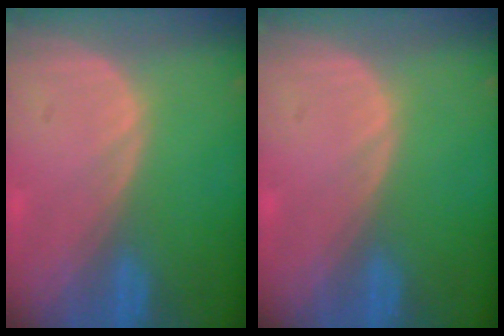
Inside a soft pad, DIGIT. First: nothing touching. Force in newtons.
{"total": 0.0}